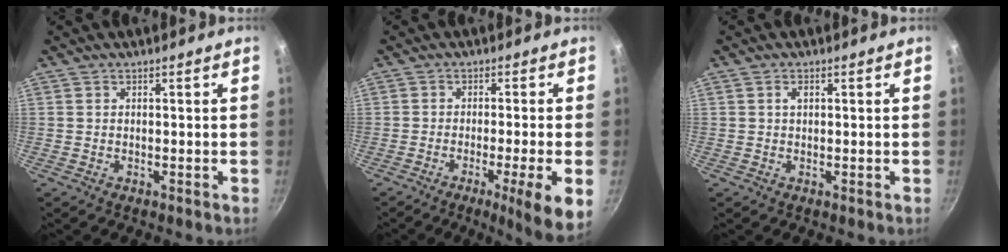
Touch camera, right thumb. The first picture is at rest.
{"total": 9.0, "force": [-3.1, 0.6, 8.4], "torque": [-0.125, 0.006, -0.044]}
{"total": 1.2, "force": [0.3, 0.7, 0.9], "torque": [-0.012, 0.002, 0.005]}